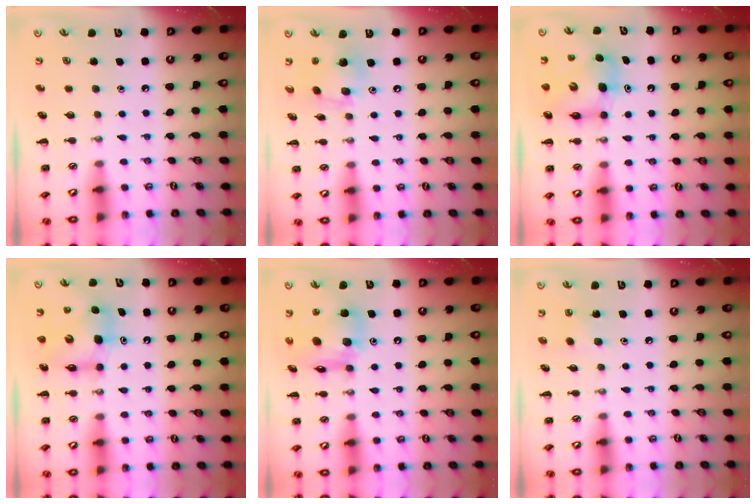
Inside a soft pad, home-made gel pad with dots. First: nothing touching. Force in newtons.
{"total": 10.8, "press": 10.5, "slide": 2.6}
{"total": 7.3, "press": 7.2, "slide": 0.9}
{"total": 7.2, "press": 7.2, "slide": 0.4}
{"total": 14.6, "press": 14.1, "slide": 3.8}
{"total": 6.6, "press": 6.3, "slide": 2.0}